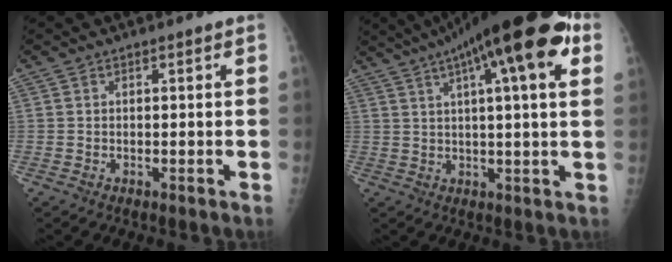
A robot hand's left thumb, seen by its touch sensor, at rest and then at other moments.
{"total": 21.8, "force": [10.0, 5.1, 18.7], "torque": [-0.288, 0.021, 0.147]}